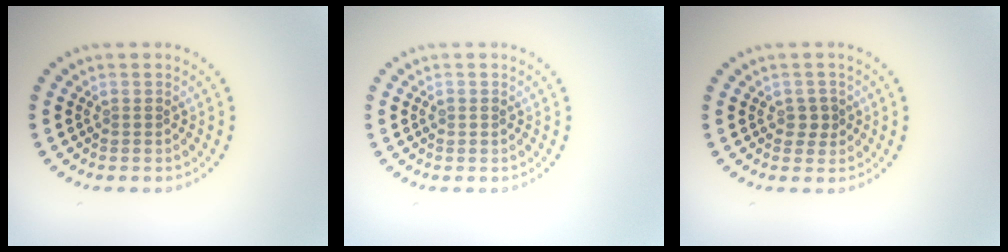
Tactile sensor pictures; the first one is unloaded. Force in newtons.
{"total": 0.8, "press": 0.8, "slide": 0.1}
{"total": 1.5, "press": 1.4, "slide": 0.5}